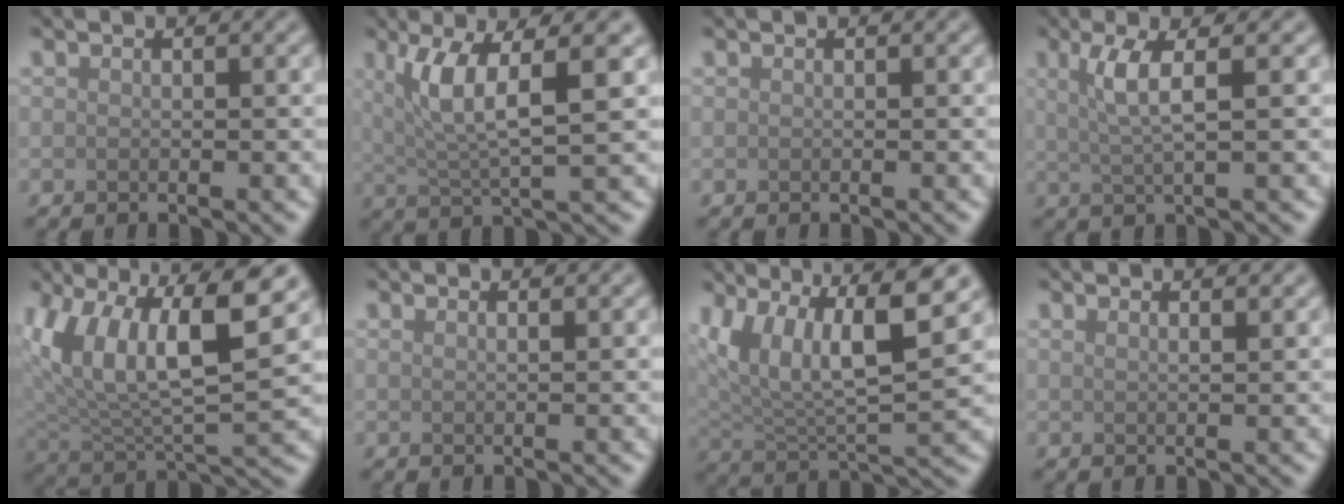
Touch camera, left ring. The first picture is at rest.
{"total": 6.4, "force": [2.3, 1.5, 5.8], "torque": [-0.108, 0.004, 0.040]}
{"total": 0.0}
{"total": 3.5, "force": [1.0, 0.7, 3.3], "torque": [-0.062, 0.000, 0.021]}
{"total": 11.3, "force": [5.0, 4.6, 9.1], "torque": [-0.169, 0.005, 0.090]}
{"total": 1.2, "force": [0.9, 0.5, 0.7], "torque": [-0.008, 0.001, 0.003]}
{"total": 11.7, "force": [6.0, 4.1, 9.2], "torque": [-0.157, 0.010, 0.099]}
{"total": 2.0, "force": [1.4, 0.8, 1.1], "torque": [-0.006, 0.005, 0.003]}